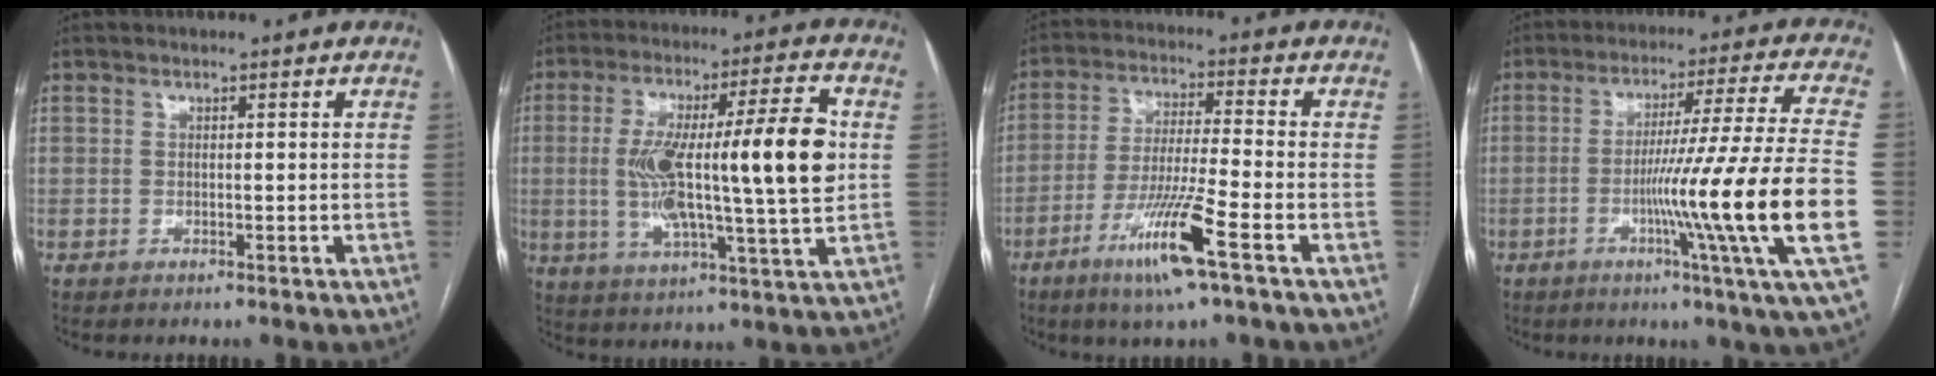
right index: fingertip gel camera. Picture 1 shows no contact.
{"total": 19.8, "force": [1.2, 2.2, 19.6], "torque": [-0.329, 0.018, 0.014]}
{"total": 11.2, "force": [-5.8, -0.5, 9.6], "torque": [-0.188, -0.021, -0.109]}
{"total": 19.4, "force": [-4.6, -2.9, 18.6], "torque": [-0.267, -0.011, -0.080]}